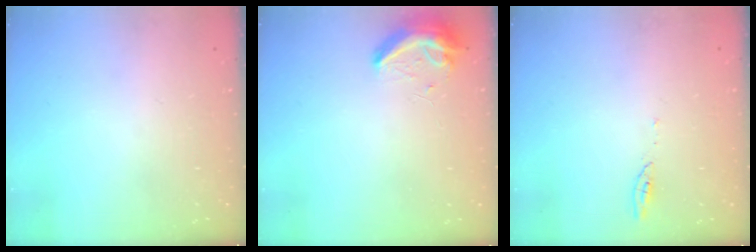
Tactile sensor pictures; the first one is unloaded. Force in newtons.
{"total": 8.6, "press": 8.5, "slide": 1.0}
{"total": 2.9, "press": 2.9, "slide": 0.4}